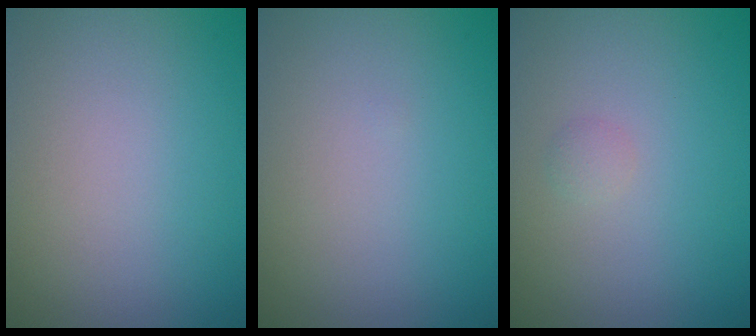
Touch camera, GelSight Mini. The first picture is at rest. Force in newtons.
{"total": 0.0}
{"total": 0.6, "press": 0.6, "slide": 0.1}